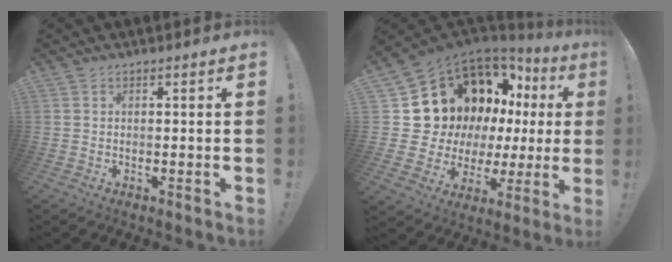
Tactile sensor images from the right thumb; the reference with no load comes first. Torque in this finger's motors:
{"motor_torque": [2.50, 2.51, 0.20, 0.20, 0.32]}